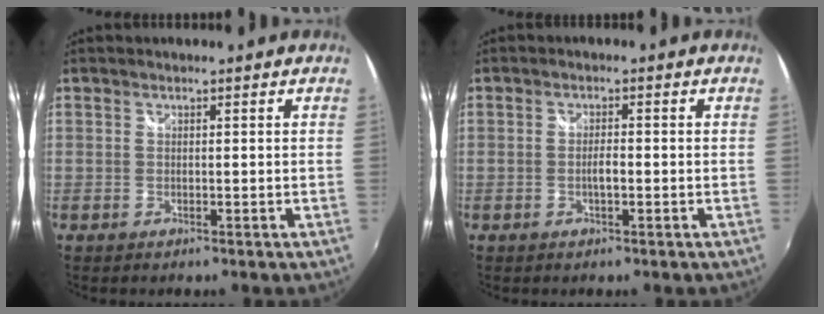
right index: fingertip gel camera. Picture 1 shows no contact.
{"total": 1.7, "force": [-0.6, 0.5, 1.6], "torque": [-0.030, 0.000, -0.011]}